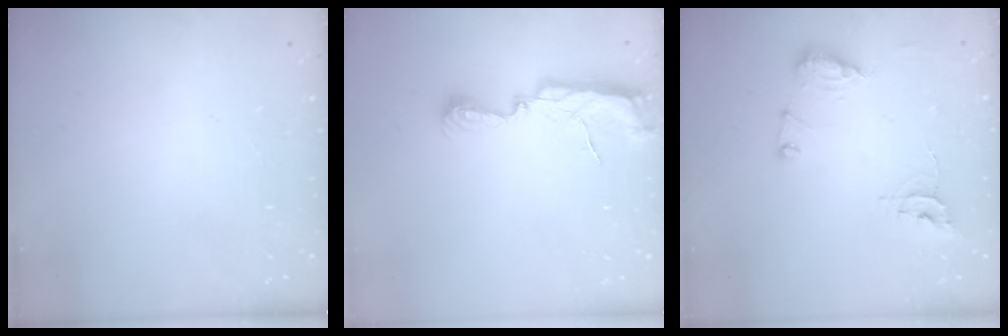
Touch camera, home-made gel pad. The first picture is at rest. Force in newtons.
{"total": 7.3, "press": 7.3, "slide": 0.5}
{"total": 12.1, "press": 12.0, "slide": 1.2}